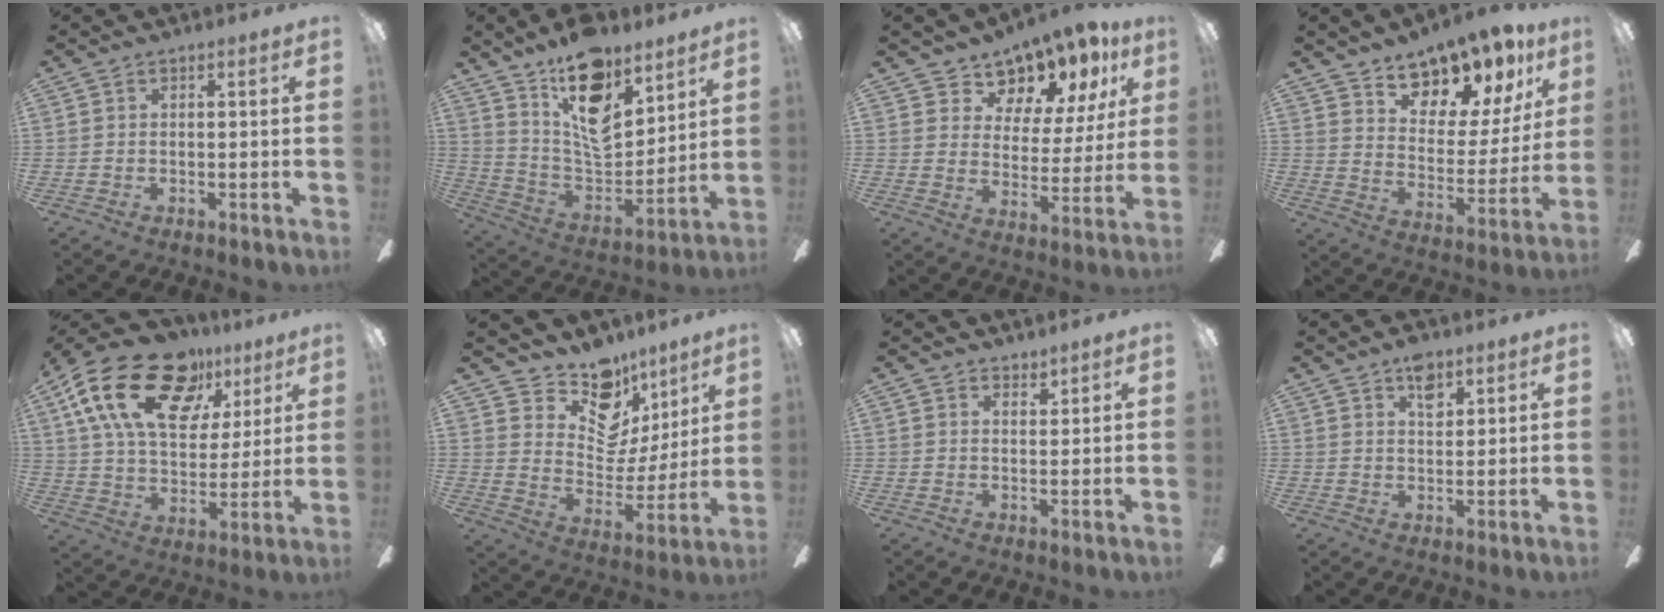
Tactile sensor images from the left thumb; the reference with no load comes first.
{"total": 17.8, "force": [11.9, 8.5, 10.1], "torque": [-0.164, -0.083, 0.213]}
{"total": 11.1, "force": [9.5, 5.2, 2.7], "torque": [-0.046, -0.084, 0.171]}
{"total": 14.6, "force": [12.8, 5.5, 4.4], "torque": [-0.077, -0.101, 0.228]}
{"total": 24.5, "force": [13.0, 13.7, 15.5], "torque": [-0.274, -0.053, 0.232]}
{"total": 15.0, "force": [10.2, 9.3, 5.9], "torque": [-0.096, -0.076, 0.190]}
{"total": 2.2, "force": [2.1, 0.7, 0.1], "torque": [0.003, -0.010, 0.038]}
{"total": 5.6, "force": [3.5, 3.0, 3.1], "torque": [-0.038, -0.010, 0.058]}